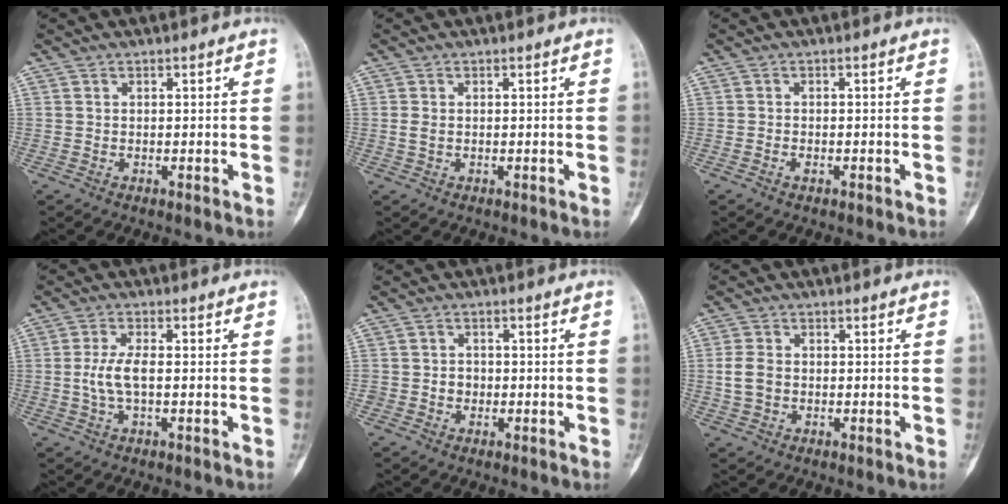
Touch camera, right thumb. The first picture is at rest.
{"total": 1.2, "force": [0.0, 0.8, 0.9], "torque": [-0.020, 0.002, 0.002]}
{"total": 1.0, "force": [-0.5, 0.5, 0.6], "torque": [-0.012, 0.004, -0.010]}
{"total": 5.0, "force": [-0.3, 1.8, 4.6], "torque": [-0.107, 0.007, -0.009]}
{"total": 2.4, "force": [-0.5, 2.2, 0.9], "torque": [0.003, 0.009, -0.009]}
{"total": 4.2, "force": [-0.3, 3.2, 2.8], "torque": [-0.055, 0.010, -0.007]}